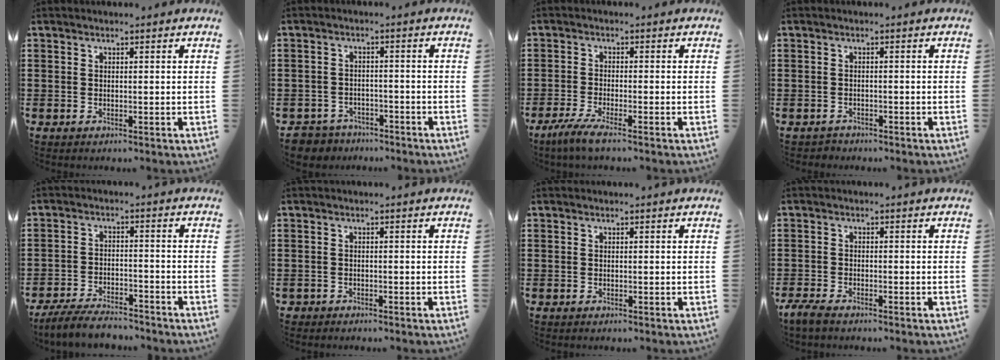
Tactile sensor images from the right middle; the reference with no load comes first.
{"total": 3.3, "force": [-3.2, 0.8, -0.2], "torque": [-0.012, -0.003, -0.072]}
{"total": 3.6, "force": [-2.8, -0.1, 2.3], "torque": [-0.059, -0.016, -0.055]}
{"total": 0.9, "force": [-0.8, 0.2, -0.1], "torque": [-0.001, 0.001, -0.019]}
{"total": 5.4, "force": [-5.0, 0.8, 1.8], "torque": [-0.040, 0.000, -0.099]}
{"total": 1.0, "force": [-0.9, 0.3, -0.1], "torque": [-0.002, 0.000, -0.021]}
{"total": 0.0}
{"total": 2.2, "force": [-1.9, 0.4, 1.1], "torque": [-0.034, -0.001, -0.041]}